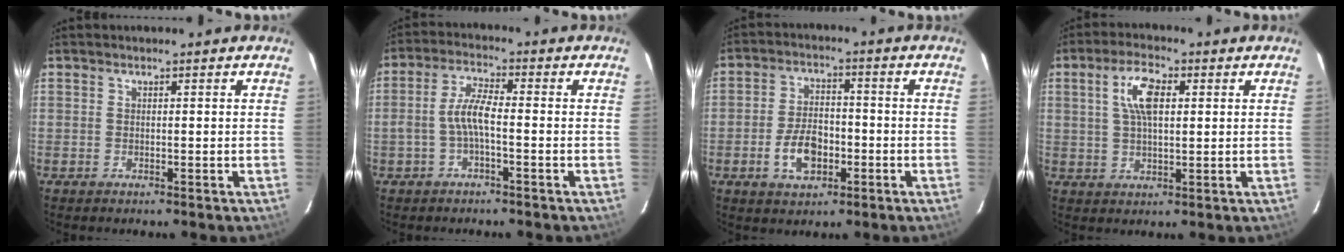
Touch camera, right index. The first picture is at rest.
{"total": 4.6, "force": [-1.5, 0.9, 4.3], "torque": [-0.094, 0.013, -0.029]}
{"total": 7.9, "force": [-2.9, 4.7, 5.7], "torque": [-0.113, 0.012, -0.044]}
{"total": 7.1, "force": [2.0, 3.0, 6.1], "torque": [-0.114, 0.013, 0.039]}